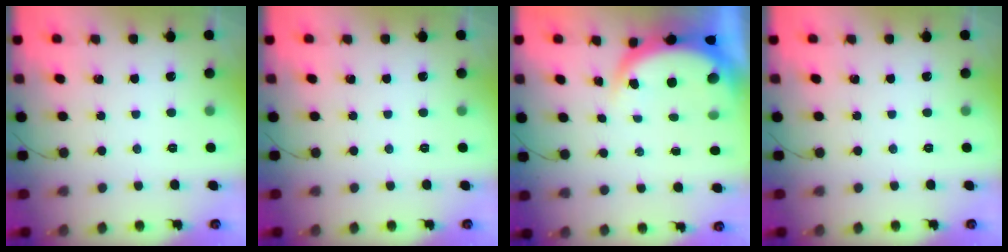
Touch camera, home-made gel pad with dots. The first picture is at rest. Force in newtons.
{"total": 0.0}
{"total": 5.2, "press": 5.1, "slide": 0.9}
{"total": 0.0}